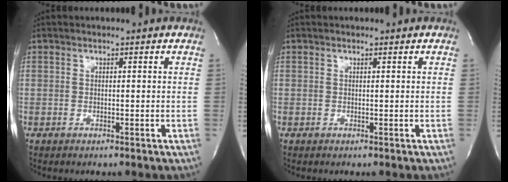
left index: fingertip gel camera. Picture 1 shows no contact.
{"total": 0.0}